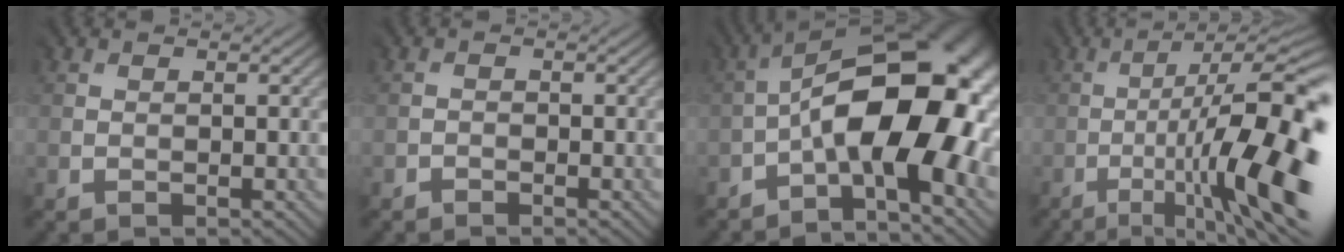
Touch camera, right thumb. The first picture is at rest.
{"total": 1.0, "force": [-0.8, 0.3, -0.5], "torque": [0.010, 0.000, -0.016]}
{"total": 16.3, "force": [-2.7, 6.8, 14.5], "torque": [-0.233, 0.013, -0.047]}
{"total": 16.5, "force": [-5.0, 4.2, 15.2], "torque": [-0.233, -0.016, -0.066]}